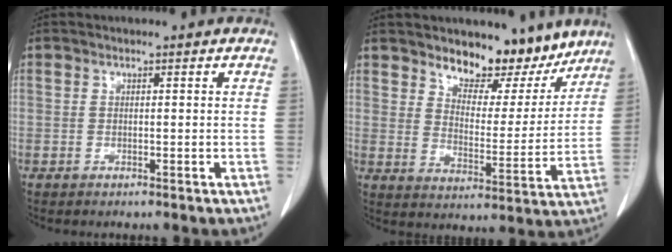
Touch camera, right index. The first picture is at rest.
{"total": 10.3, "force": [8.7, 4.0, 3.9], "torque": [-0.045, -0.021, 0.132]}